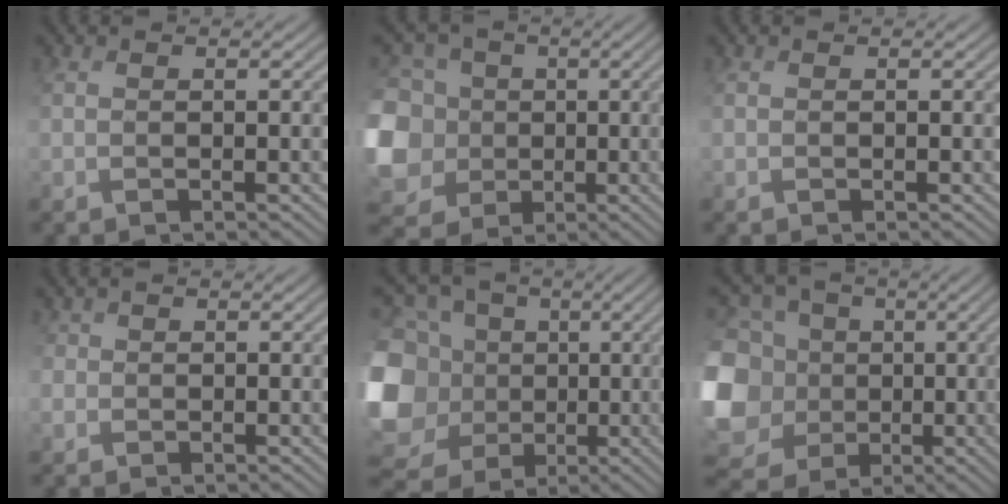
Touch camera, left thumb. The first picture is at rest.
{"total": 12.6, "force": [0.1, 11.5, 5.1], "torque": [-0.208, -0.012, -0.016]}
{"total": 0.0}
{"total": 1.4, "force": [-0.2, 1.3, -0.6], "torque": [0.004, -0.002, -0.007]}
{"total": 16.8, "force": [0.5, 15.0, 7.6], "torque": [-0.286, 0.003, 0.013]}
{"total": 14.9, "force": [0.6, 13.6, 6.3], "torque": [-0.259, -0.003, 0.000]}